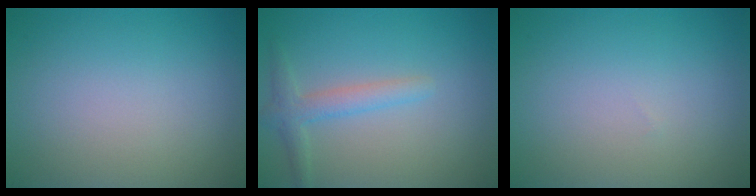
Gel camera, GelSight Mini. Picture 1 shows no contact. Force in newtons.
{"total": 2.3, "press": 2.3, "slide": 0.1}
{"total": 0.0}